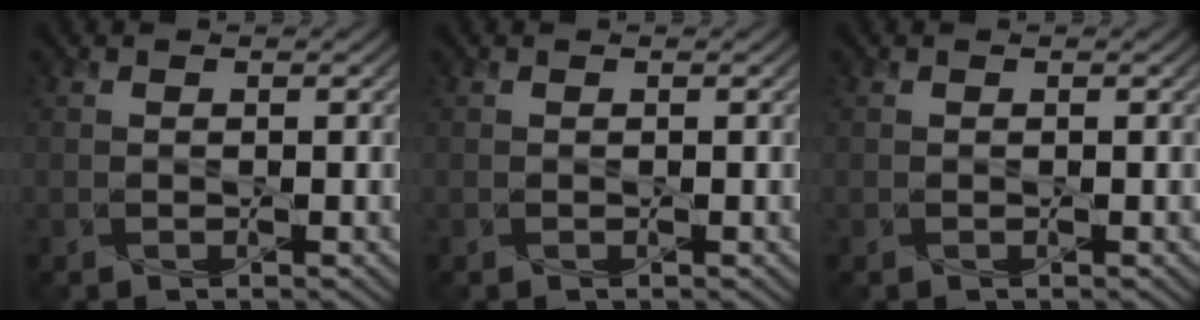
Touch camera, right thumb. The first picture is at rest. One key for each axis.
{"total": 0.0}
{"total": 0.0}